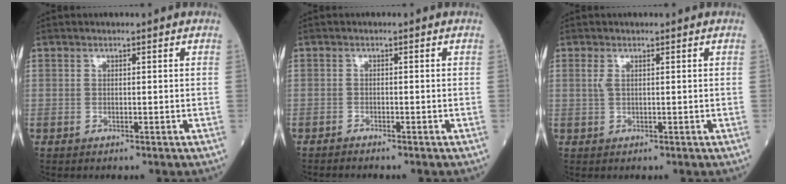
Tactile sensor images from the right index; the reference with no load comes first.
{"total": 0.7, "force": [-0.7, -0.1, -0.1], "torque": [-0.002, -0.004, -0.015]}
{"total": 1.1, "force": [0.4, 0.2, 1.0], "torque": [-0.031, 0.007, 0.009]}